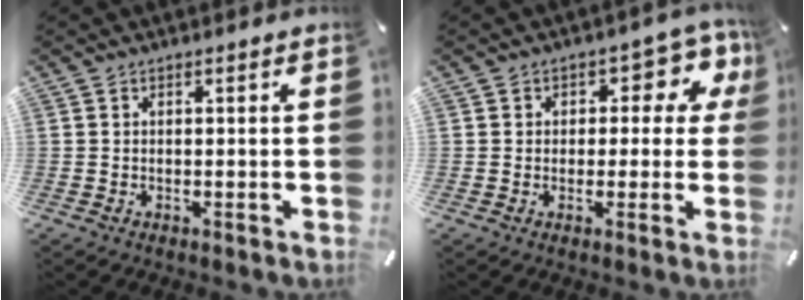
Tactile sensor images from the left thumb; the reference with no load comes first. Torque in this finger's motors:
{"motor_torque": [0.21, 0.24, 0.29, 0.23, 0.01]}